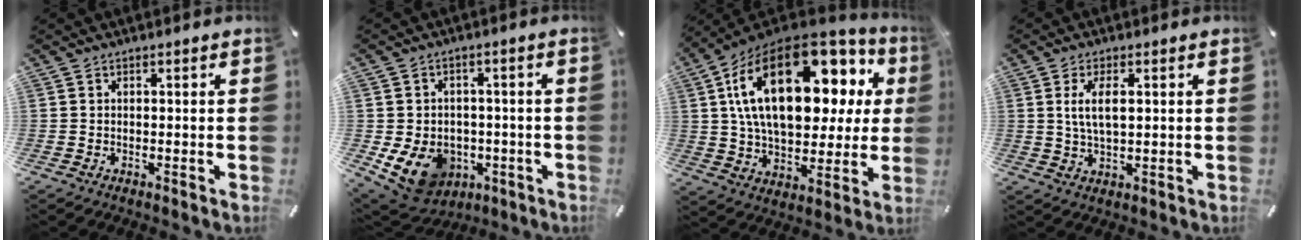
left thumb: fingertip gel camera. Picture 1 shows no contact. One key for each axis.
{"total": 11.1, "fx": -3.7, "fy": 8.9, "fz": 5.4, "tx": -0.109, "ty": 0.009, "tz": -0.063}
{"total": 26.1, "fx": 9.5, "fy": 14.0, "fz": 19.8, "tx": -0.359, "ty": -0.045, "tz": 0.162}
{"total": 6.3, "fx": 1.4, "fy": 2.6, "fz": 5.5, "tx": -0.120, "ty": -0.002, "tz": 0.017}